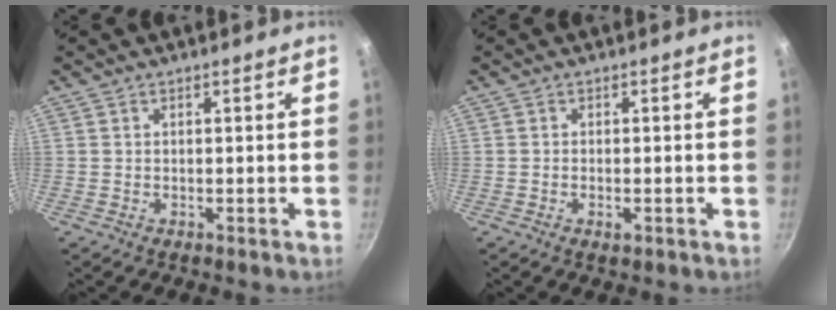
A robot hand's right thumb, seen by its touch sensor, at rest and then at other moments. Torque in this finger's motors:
{"motor_torque": [-0.61, 0.59, -0.54, 0.21, -0.02]}